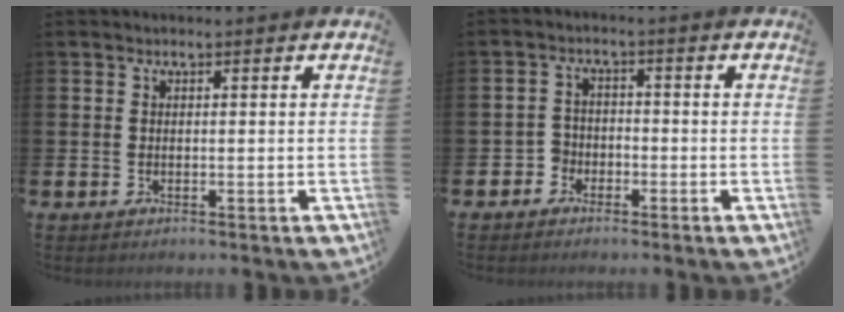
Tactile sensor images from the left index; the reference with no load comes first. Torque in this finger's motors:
{"motor_torque": [-0.28, 0.05, -0.05, -0.01]}